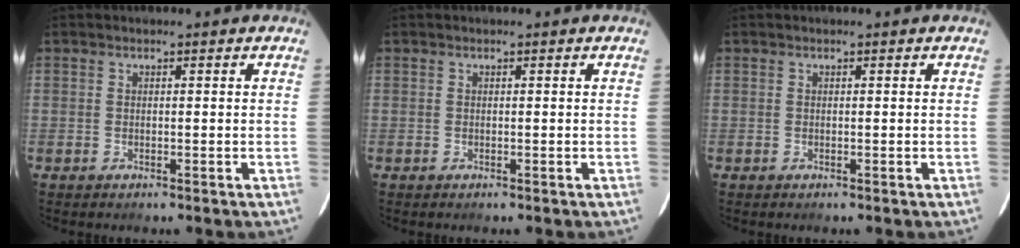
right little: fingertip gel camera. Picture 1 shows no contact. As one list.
[{"total": 0.0}, {"total": 0.0}]